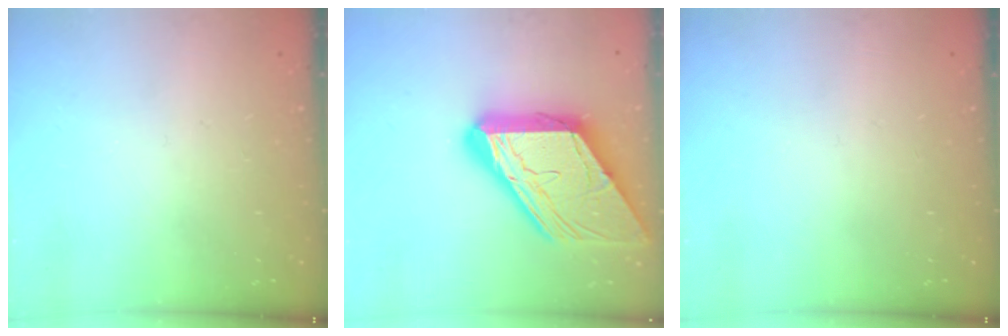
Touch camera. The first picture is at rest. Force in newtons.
{"total": 23.0, "press": 22.9, "slide": 2.4}
{"total": 0.0}